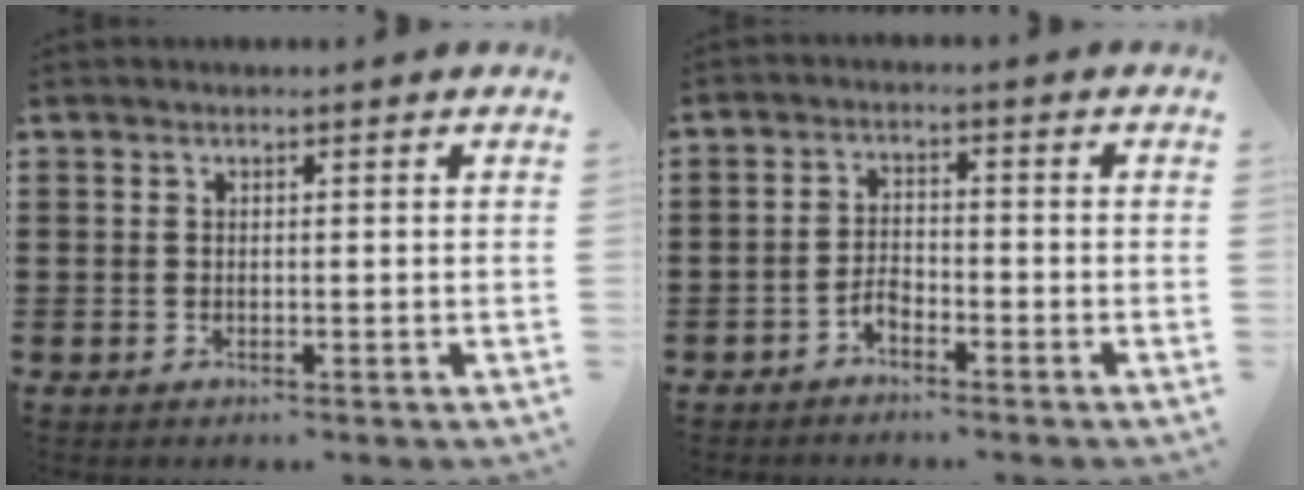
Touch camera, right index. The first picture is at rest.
{"total": 2.3, "force": [-2.0, 1.0, 0.6], "torque": [-0.018, 0.005, -0.041]}